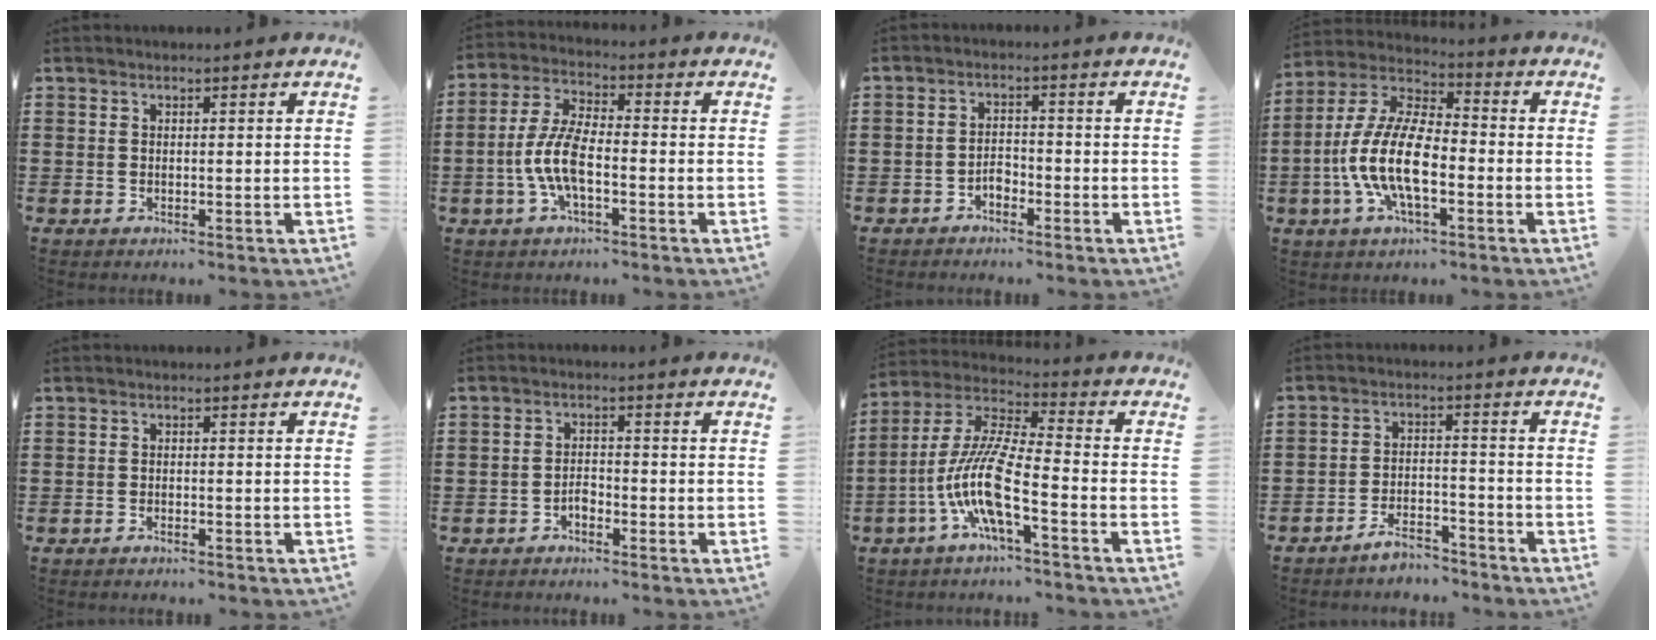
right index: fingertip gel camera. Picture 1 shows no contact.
{"total": 7.6, "force": [-2.0, 2.9, 6.7], "torque": [-0.162, -0.009, -0.047]}
{"total": 2.1, "force": [-1.6, 1.1, 0.8], "torque": [-0.019, 0.004, -0.034]}
{"total": 12.3, "force": [-3.4, 5.1, 10.6], "torque": [-0.252, -0.006, -0.071]}
{"total": 0.9, "force": [-0.9, 0.1, 0.2], "torque": [-0.006, -0.001, -0.017]}
{"total": 1.9, "force": [-1.3, 1.0, 0.9], "torque": [-0.021, 0.003, -0.027]}
{"total": 11.0, "force": [-5.1, 1.6, 9.7], "torque": [-0.232, -0.023, -0.110]}
{"total": 4.7, "force": [-4.5, 0.8, 1.0], "torque": [-0.017, 0.014, -0.089]}